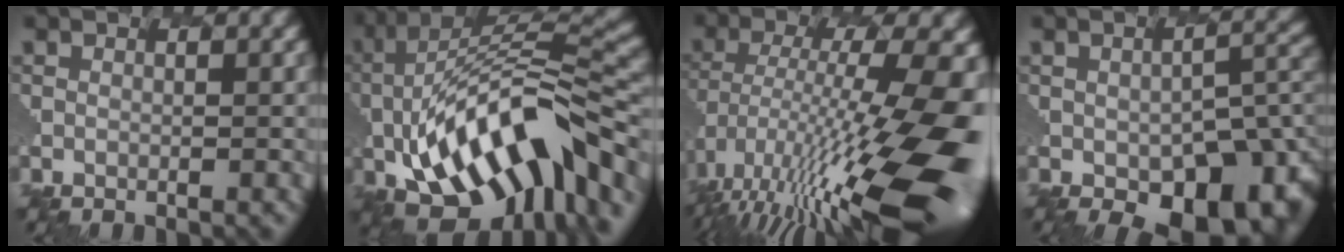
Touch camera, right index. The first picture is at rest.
{"total": 14.4, "force": [-3.6, 7.1, 12.0], "torque": [-0.215, 0.018, -0.058]}
{"total": 15.4, "force": [-4.5, 4.4, 14.0], "torque": [-0.260, 0.004, -0.067]}
{"total": 12.2, "force": [-6.7, 5.9, 8.3], "torque": [-0.090, -0.021, -0.080]}